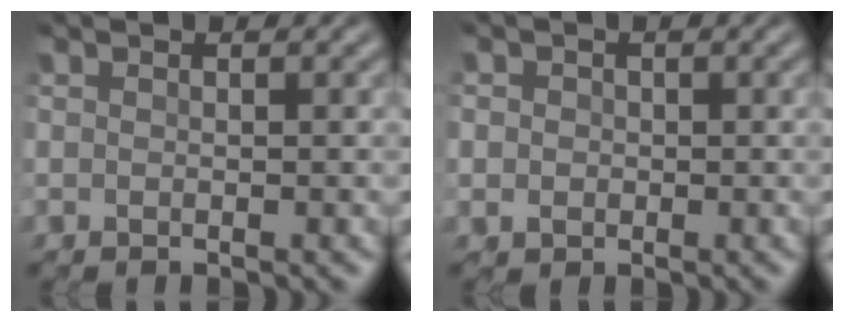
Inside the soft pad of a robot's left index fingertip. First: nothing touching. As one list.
[{"total": 3.3, "force": [0.5, 2.9, 1.3], "torque": [-0.019, 0.021, -0.009]}]